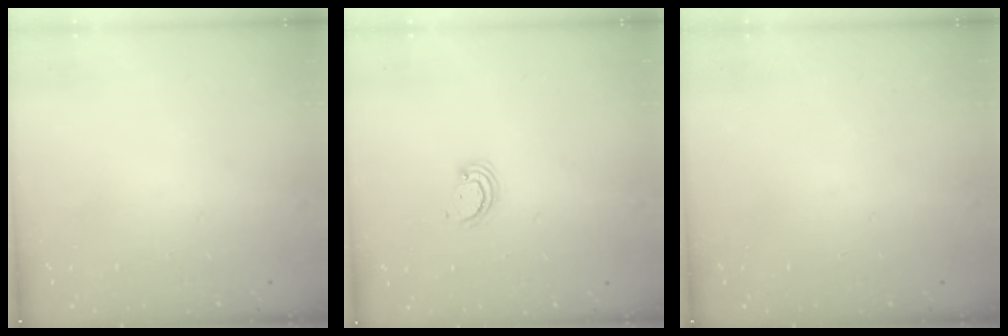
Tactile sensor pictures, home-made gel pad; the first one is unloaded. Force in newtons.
{"total": 2.6, "press": 2.6, "slide": 0.3}
{"total": 0.0}